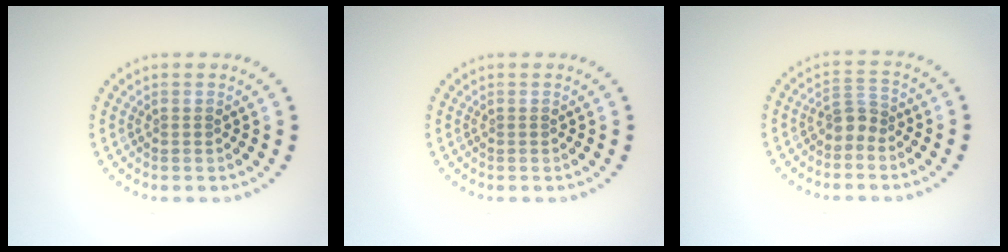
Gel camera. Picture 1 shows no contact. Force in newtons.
{"total": 0.0}
{"total": 2.1, "press": 1.6, "slide": 1.3}